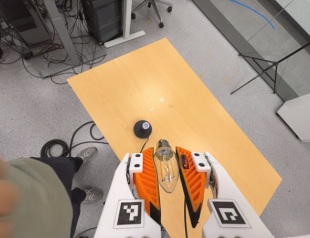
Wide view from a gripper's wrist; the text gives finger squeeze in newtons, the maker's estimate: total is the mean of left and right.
{"total": 16.6, "left": 16.8, "right": 16.4}